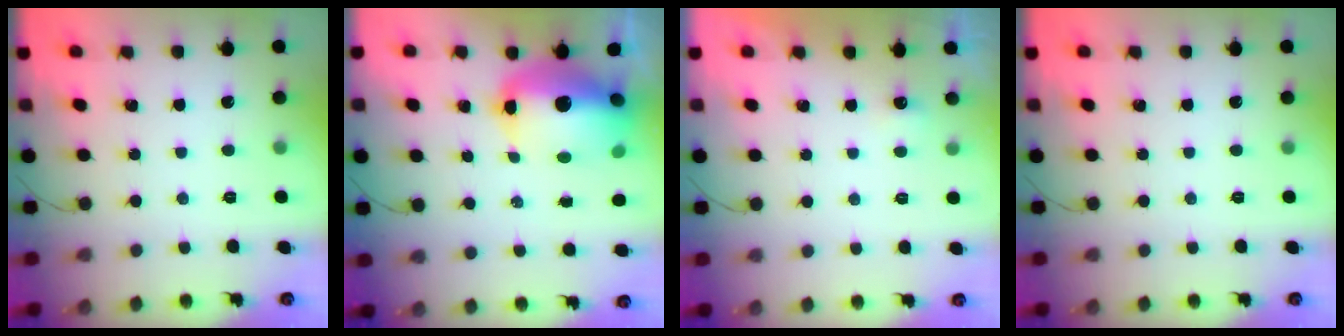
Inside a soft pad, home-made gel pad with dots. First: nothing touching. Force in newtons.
{"total": 16.0, "press": 15.6, "slide": 3.5}
{"total": 3.3, "press": 1.1, "slide": 3.1}
{"total": 0.0}